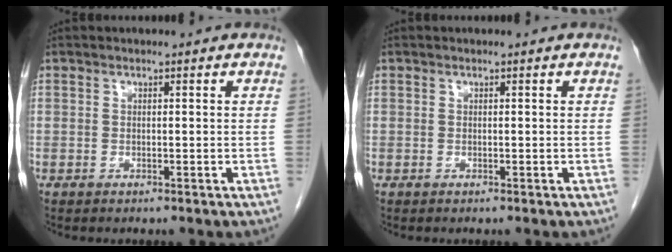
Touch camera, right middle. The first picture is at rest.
{"total": 0.0}